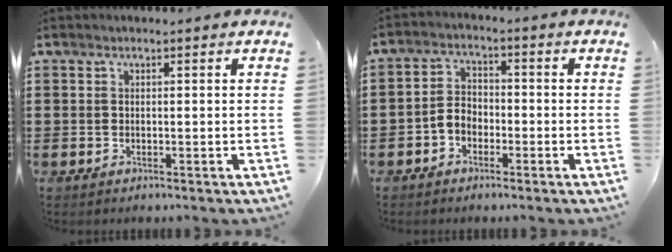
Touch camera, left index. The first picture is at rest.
{"total": 3.3, "force": [-2.0, 2.2, 1.5], "torque": [-0.046, 0.004, -0.047]}